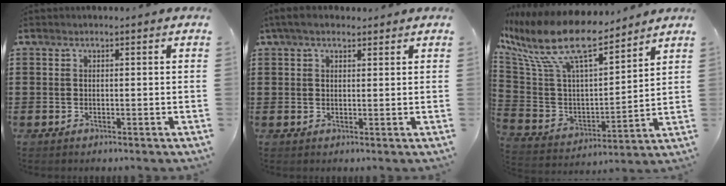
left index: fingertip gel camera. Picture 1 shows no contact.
{"total": 2.9, "force": [2.0, 1.2, 1.8], "torque": [-0.040, 0.008, 0.038]}
{"total": 13.5, "force": [9.8, 3.7, 8.4], "torque": [-0.209, -0.058, 0.169]}